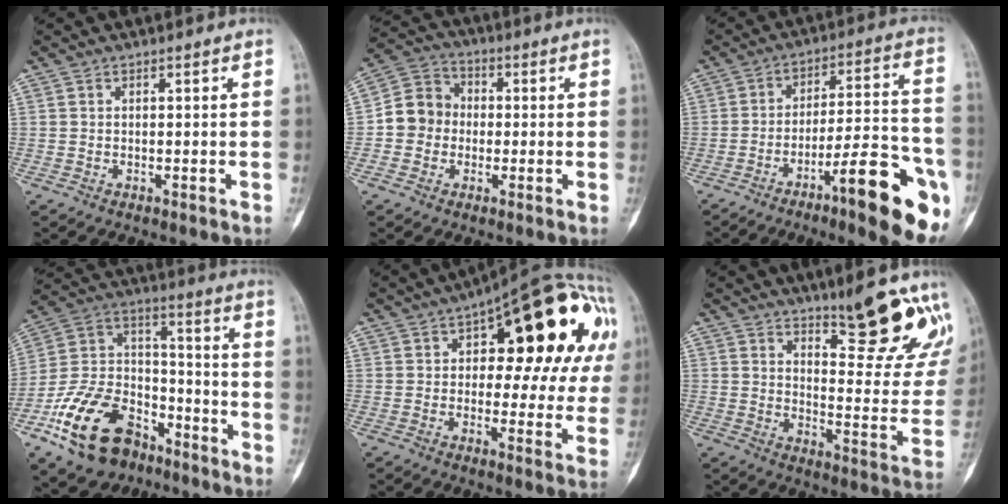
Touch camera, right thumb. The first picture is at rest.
{"total": 8.7, "force": [-0.7, 7.9, 3.5], "torque": [-0.034, 0.029, -0.029]}
{"total": 19.0, "force": [-9.1, 4.3, 16.1], "torque": [-0.192, 0.056, -0.128]}
{"total": 20.9, "force": [-11.8, 12.8, 11.6], "torque": [-0.193, 0.082, -0.207]}
{"total": 26.7, "force": [8.6, 11.6, 22.5], "torque": [-0.261, 0.025, 0.110]}
{"total": 17.0, "force": [11.8, 4.7, 11.3], "torque": [-0.091, -0.090, 0.173]}